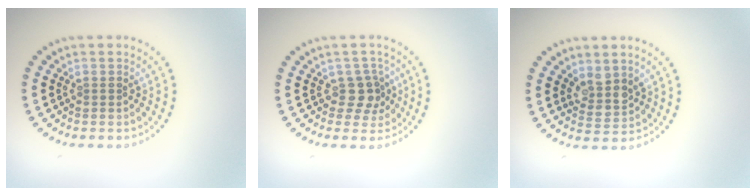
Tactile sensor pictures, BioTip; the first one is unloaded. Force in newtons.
{"total": 2.2, "press": 1.9, "slide": 1.2}
{"total": 2.5, "press": 2.0, "slide": 1.5}